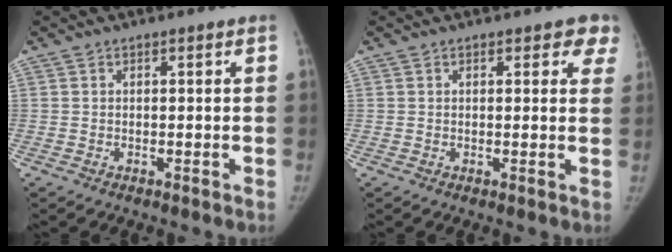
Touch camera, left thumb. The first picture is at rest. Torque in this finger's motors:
{"motor_torque": [0.58, 0.47, -0.15, 0.06, 0.06]}